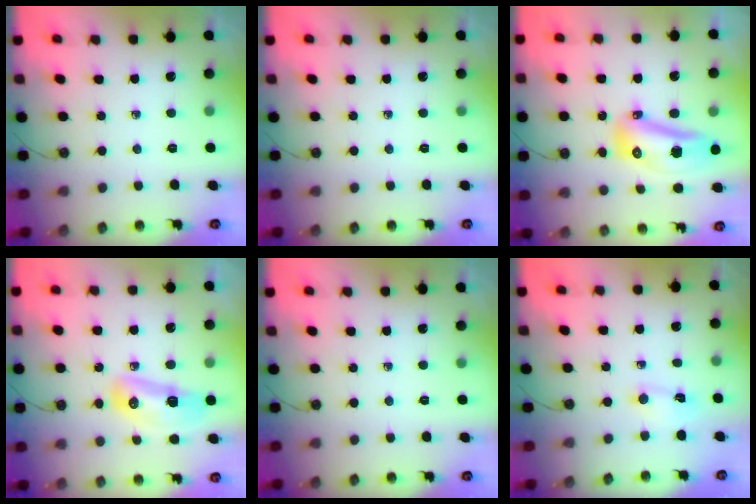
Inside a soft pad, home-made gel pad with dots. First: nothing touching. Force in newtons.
{"total": 0.0}
{"total": 13.7, "press": 13.6, "slide": 1.8}
{"total": 10.1, "press": 10.0, "slide": 1.6}
{"total": 0.0}
{"total": 2.2, "press": 2.1, "slide": 0.3}